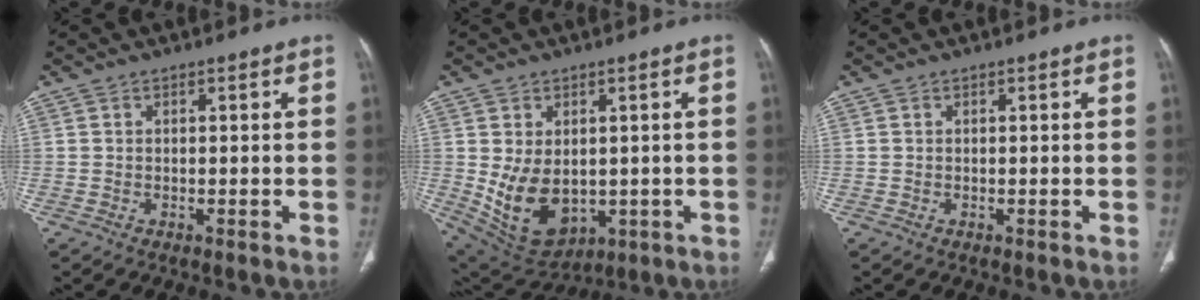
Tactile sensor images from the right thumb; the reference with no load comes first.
{"total": 12.1, "force": [-0.8, 8.3, 8.7], "torque": [-0.131, -0.012, 0.021]}
{"total": 0.0}